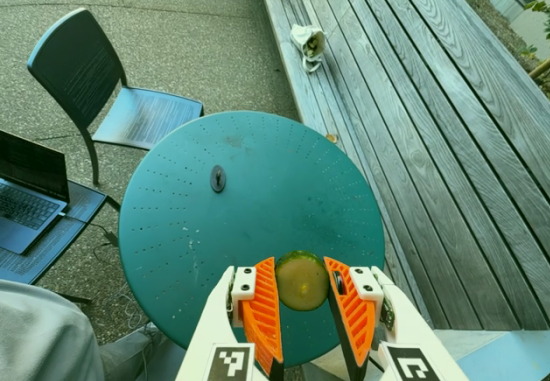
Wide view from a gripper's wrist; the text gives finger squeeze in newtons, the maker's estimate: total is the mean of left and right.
{"total": 10.1, "left": 9.8, "right": 10.4}